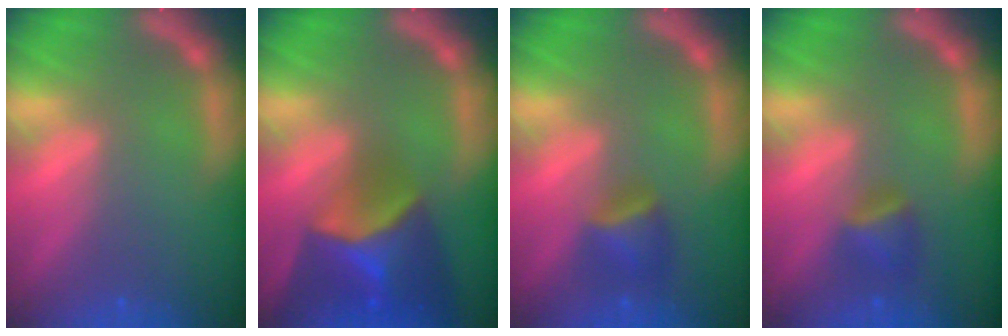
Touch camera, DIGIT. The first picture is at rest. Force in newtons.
{"total": 8.9}
{"total": 2.9}
{"total": 2.4}